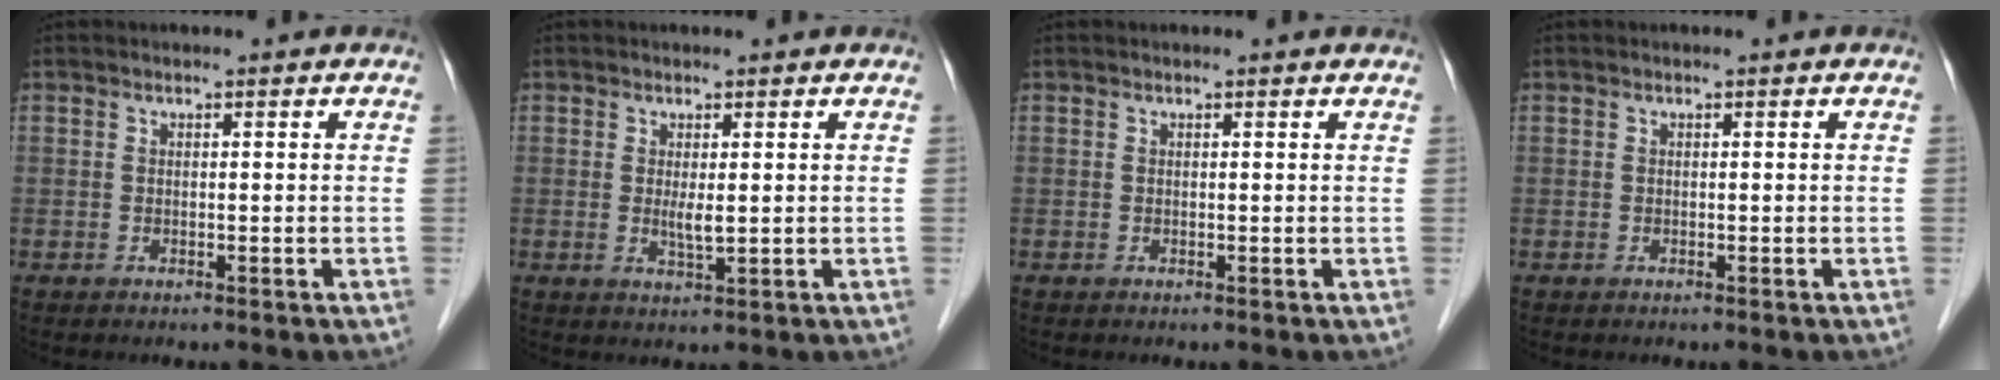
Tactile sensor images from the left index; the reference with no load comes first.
{"total": 2.1, "force": [0.4, 0.3, 2.0], "torque": [-0.042, -0.005, 0.011]}
{"total": 1.4, "force": [1.4, 0.2, 0.3], "torque": [-0.013, 0.006, 0.011]}
{"total": 0.0}